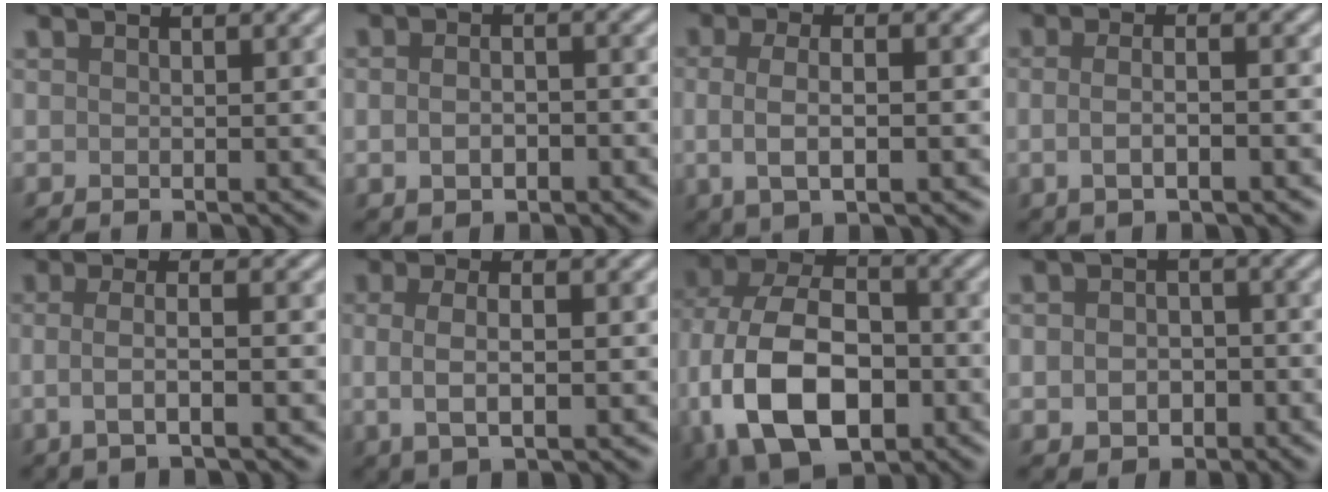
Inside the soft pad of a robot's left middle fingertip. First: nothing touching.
{"total": 2.9, "force": [-0.7, 1.8, 2.2], "torque": [-0.035, -0.004, -0.011]}
{"total": 4.2, "force": [-0.3, 1.5, 3.9], "torque": [-0.080, -0.003, -0.007]}
{"total": 3.6, "force": [-0.6, 1.4, 3.2], "torque": [-0.046, -0.005, -0.013]}
{"total": 3.9, "force": [-0.6, 1.3, 3.7], "torque": [-0.058, -0.006, -0.013]}
{"total": 3.8, "force": [-0.1, 1.4, 3.6], "torque": [-0.071, -0.003, -0.003]}
{"total": 15.7, "force": [-4.1, 10.4, 11.0], "torque": [-0.245, -0.027, -0.068]}
{"total": 3.5, "force": [-0.9, 2.6, 2.1], "torque": [-0.030, -0.008, -0.018]}